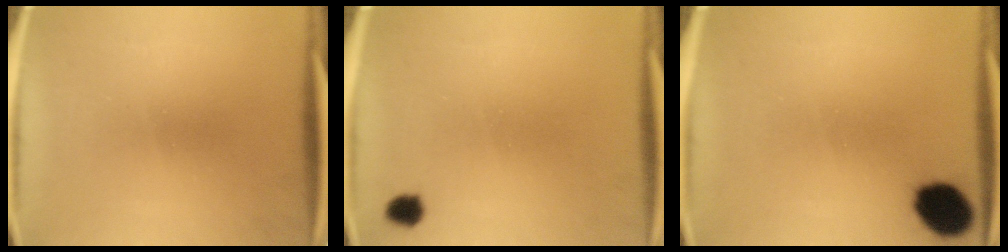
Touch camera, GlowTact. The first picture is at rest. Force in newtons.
{"total": 3.9}
{"total": 9.8}